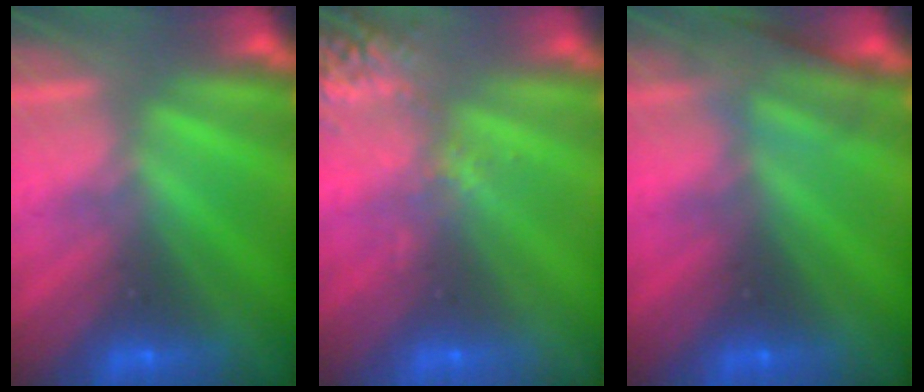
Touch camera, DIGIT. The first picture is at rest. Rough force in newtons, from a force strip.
{"total": 2.6}
{"total": 2.8}